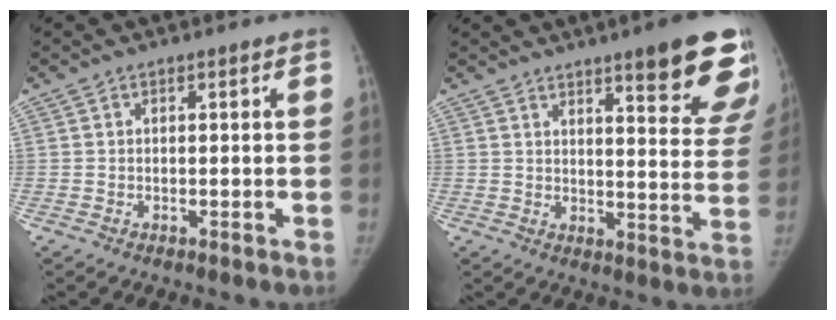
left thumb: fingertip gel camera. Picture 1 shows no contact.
{"total": 16.6, "force": [11.1, 3.4, 11.9], "torque": [-0.112, -0.058, 0.133]}